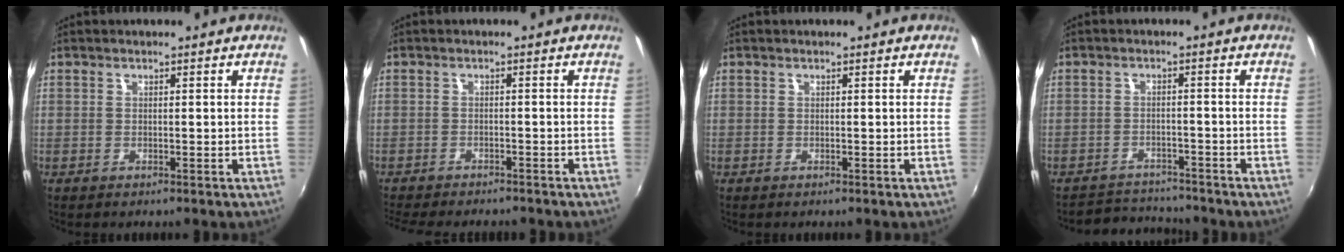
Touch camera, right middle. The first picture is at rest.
{"total": 8.4, "force": [-7.5, 1.8, 3.2], "torque": [-0.080, -0.022, -0.117]}
{"total": 0.0}
{"total": 5.8, "force": [-5.6, 1.4, -0.2], "torque": [-0.012, 0.011, -0.091]}